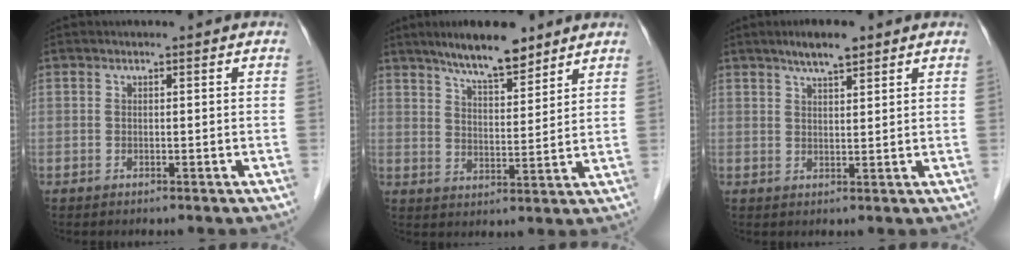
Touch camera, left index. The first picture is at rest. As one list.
[{"total": 9.4, "force": [7.4, 2.1, 5.3], "torque": [-0.090, 0.007, 0.127]}, {"total": 4.5, "force": [3.3, 0.9, 3.0], "torque": [-0.054, 0.010, 0.056]}]